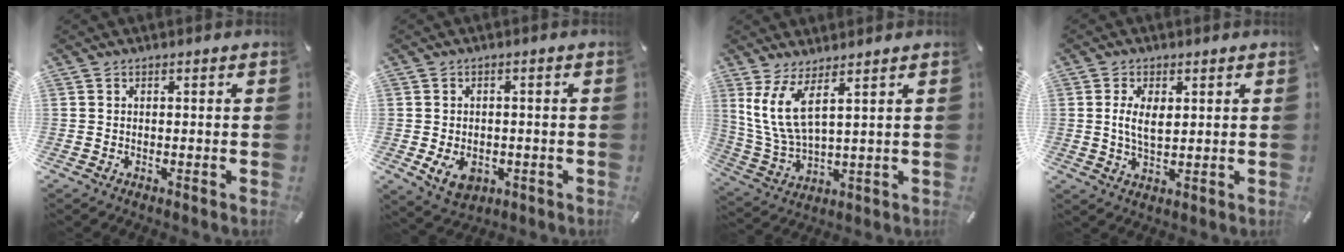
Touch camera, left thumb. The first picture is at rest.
{"total": 6.3, "force": [-1.8, 4.7, 3.9], "torque": [-0.064, 0.001, -0.033]}
{"total": 10.2, "force": [5.0, 3.6, 8.2], "torque": [-0.196, -0.020, 0.093]}
{"total": 5.8, "force": [1.1, 3.1, 4.8], "torque": [-0.098, 0.002, 0.014]}